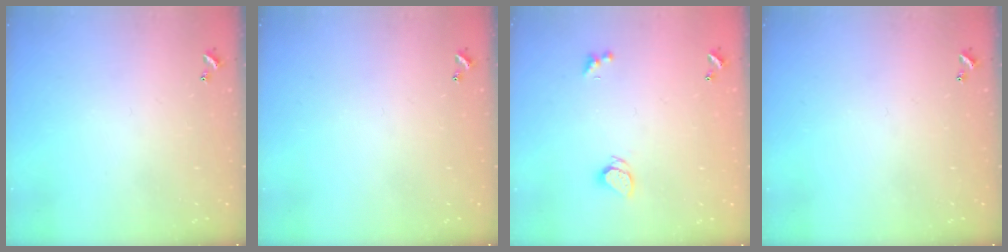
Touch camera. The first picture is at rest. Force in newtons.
{"total": 0.0}
{"total": 1.9, "press": 1.8, "slide": 0.3}
{"total": 0.0}